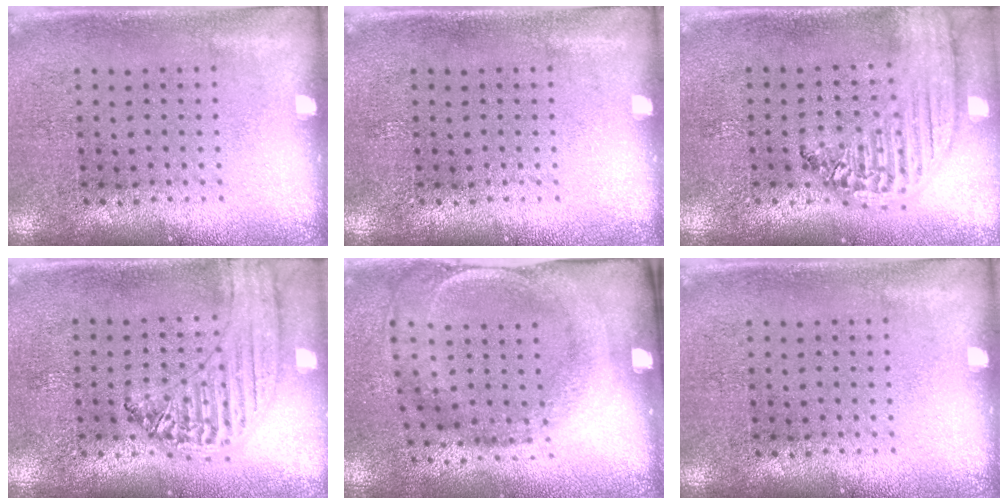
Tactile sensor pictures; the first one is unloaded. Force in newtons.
{"total": 0.0}
{"total": 2.3, "press": 2.0, "slide": 1.2}
{"total": 1.3, "press": 1.3, "slide": 0.1}
{"total": 1.9, "press": 1.2, "slide": 1.5}
{"total": 0.0}